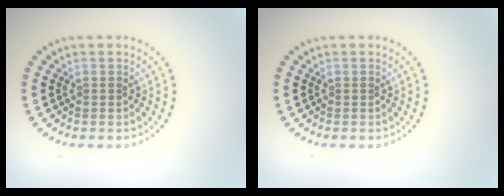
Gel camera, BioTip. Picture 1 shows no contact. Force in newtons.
{"total": 0.0}